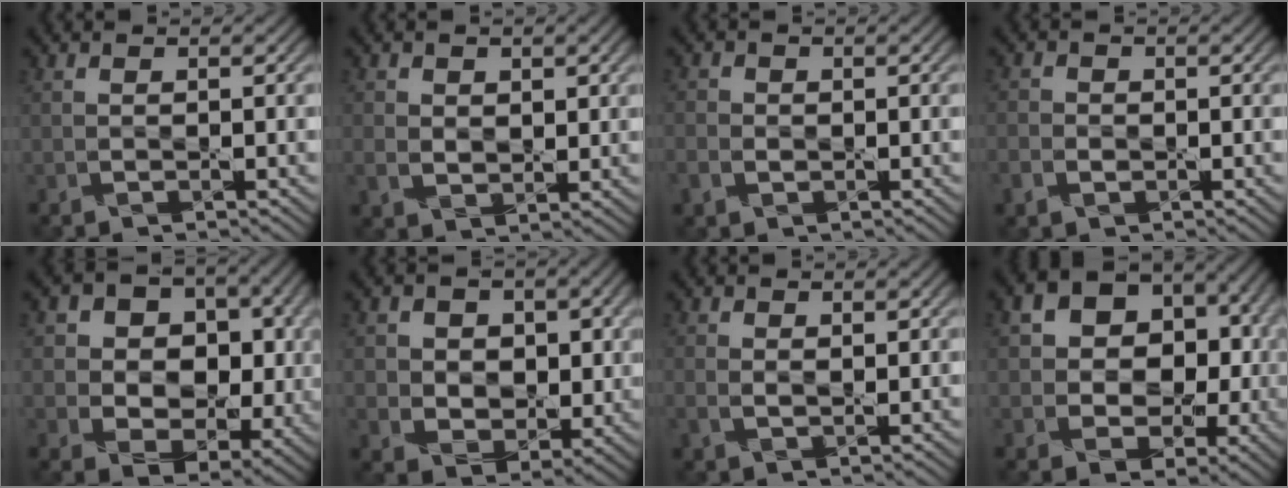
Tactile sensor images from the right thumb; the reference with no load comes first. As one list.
[{"total": 3.8, "force": [1.1, 3.0, 2.0], "torque": [-0.055, -0.010, 0.021]}, {"total": 2.5, "force": [-0.6, 2.1, 1.2], "torque": [-0.035, -0.003, -0.016]}, {"total": 2.6, "force": [-0.9, 2.1, 1.3], "torque": [-0.036, -0.004, -0.022]}, {"total": 12.2, "force": [1.6, 9.5, 7.4], "torque": [-0.133, -0.012, 0.021]}, {"total": 8.0, "force": [1.9, 6.7, 4.0], "torque": [-0.094, -0.005, 0.031]}, {"total": 2.5, "force": [0.4, 1.6, 1.8], "torque": [-0.045, -0.004, 0.011]}, {"total": 13.8, "force": [1.6, 10.7, 8.5], "torque": [-0.139, 0.003, 0.024]}]